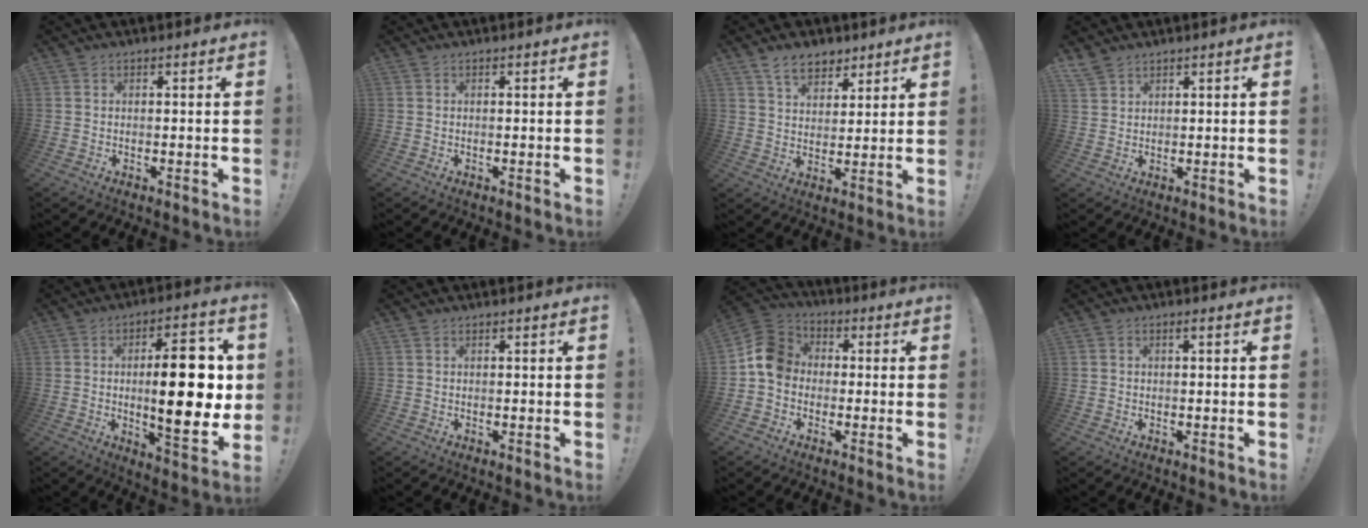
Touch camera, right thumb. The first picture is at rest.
{"total": 0.0}
{"total": 8.7, "force": [6.0, 5.2, 3.6], "torque": [-0.058, -0.029, 0.115]}
{"total": 3.7, "force": [3.2, 1.5, 1.2], "torque": [-0.022, -0.018, 0.062]}
{"total": 20.6, "force": [1.2, 6.8, 19.4], "torque": [-0.276, -0.008, 0.018]}
{"total": 0.6, "force": [0.5, 0.0, 0.3], "torque": [-0.006, -0.001, 0.009]}
{"total": 10.8, "force": [-0.9, 9.1, 5.7], "torque": [-0.080, 0.028, -0.013]}
{"total": 1.1, "force": [-0.1, 0.5, 0.9], "torque": [-0.020, 0.004, 0.000]}